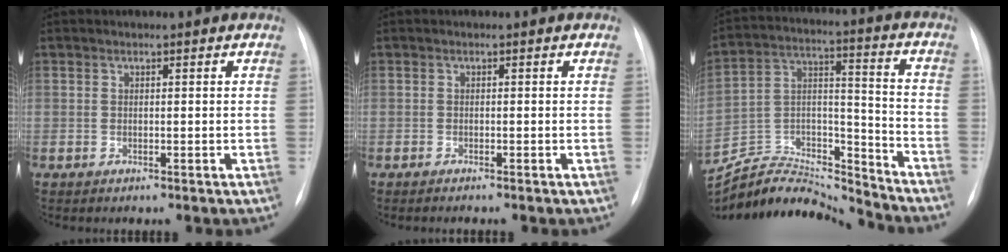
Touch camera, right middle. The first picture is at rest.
{"total": 1.5, "force": [-1.2, 0.0, 0.8], "torque": [-0.012, -0.002, -0.015]}
{"total": 18.1, "force": [-17.9, 1.7, 2.2], "torque": [-0.041, 0.044, -0.302]}